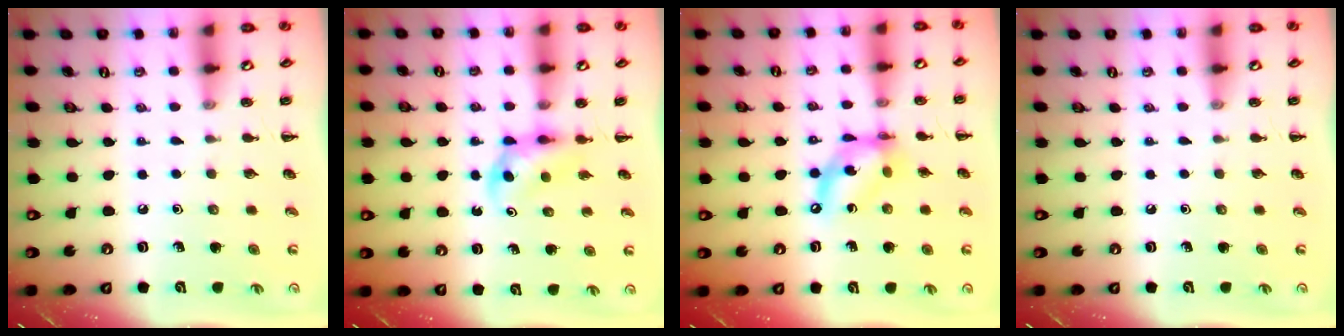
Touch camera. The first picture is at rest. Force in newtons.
{"total": 4.0, "press": 3.8, "slide": 1.2}
{"total": 12.1, "press": 11.7, "slide": 3.0}
{"total": 0.0}